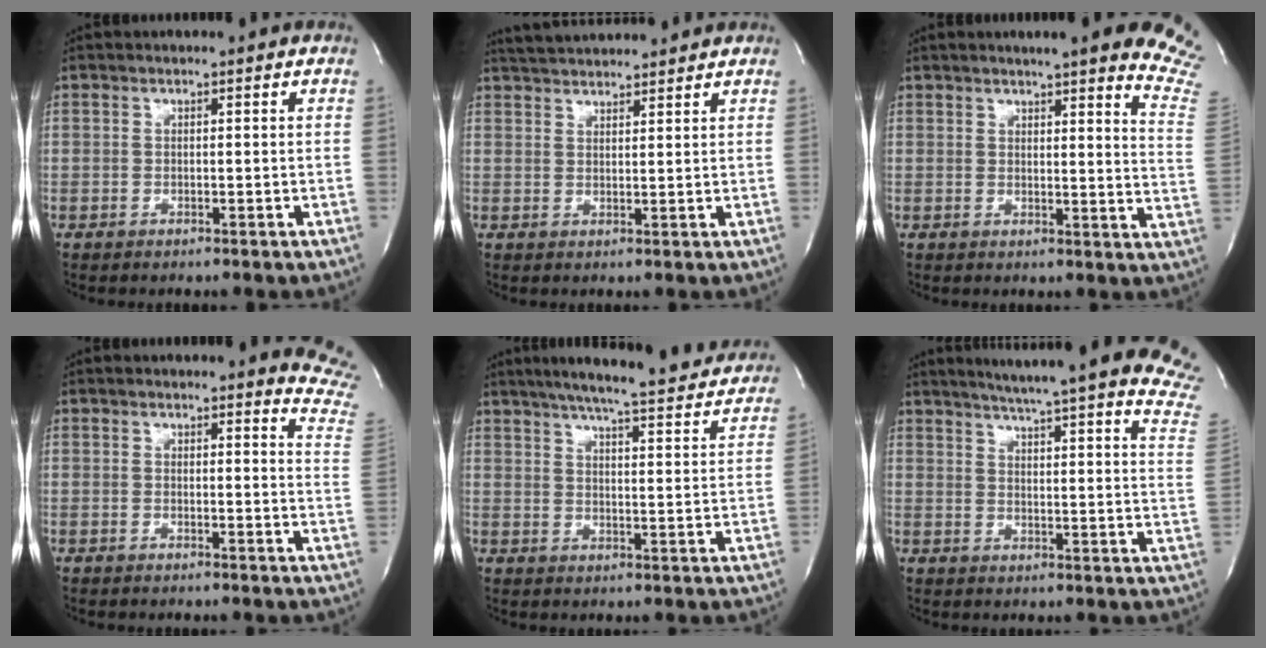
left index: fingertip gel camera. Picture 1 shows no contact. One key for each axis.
{"total": 7.6, "fx": 7.3, "fy": 0.8, "fz": 2.1, "tx": -0.043, "ty": 0.028, "tz": 0.115}
{"total": 17.7, "fx": 15.7, "fy": 0.7, "fz": 8.0, "tx": -0.088, "ty": -0.081, "tz": 0.155}
{"total": 7.8, "fx": 7.6, "fy": 0.5, "fz": 1.6, "tx": 0.003, "ty": -0.067, "tz": 0.045}
{"total": 21.8, "fx": 19.4, "fy": 2.3, "fz": 9.6, "tx": -0.150, "ty": -0.022, "tz": 0.241}
{"total": 27.5, "fx": 24.7, "fy": -1.1, "fz": 12.0, "tx": -0.172, "ty": -0.109, "tz": 0.289}